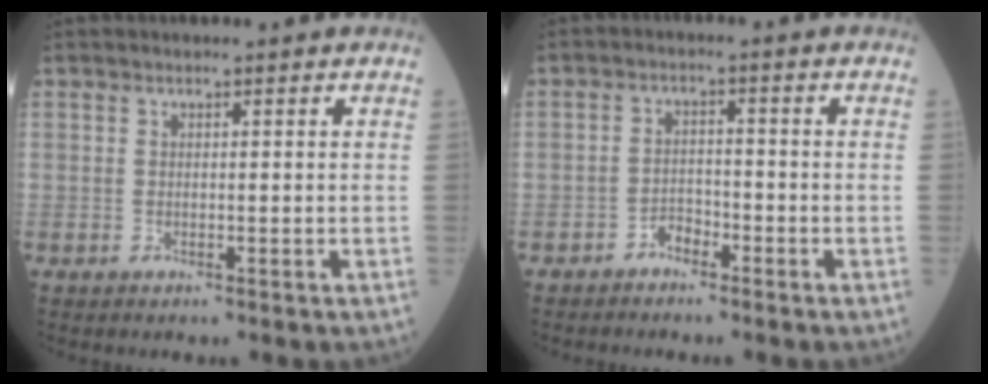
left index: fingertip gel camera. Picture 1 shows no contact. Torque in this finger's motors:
{"motor_torque": [-0.18, 0.10, 0.03, 0.00]}